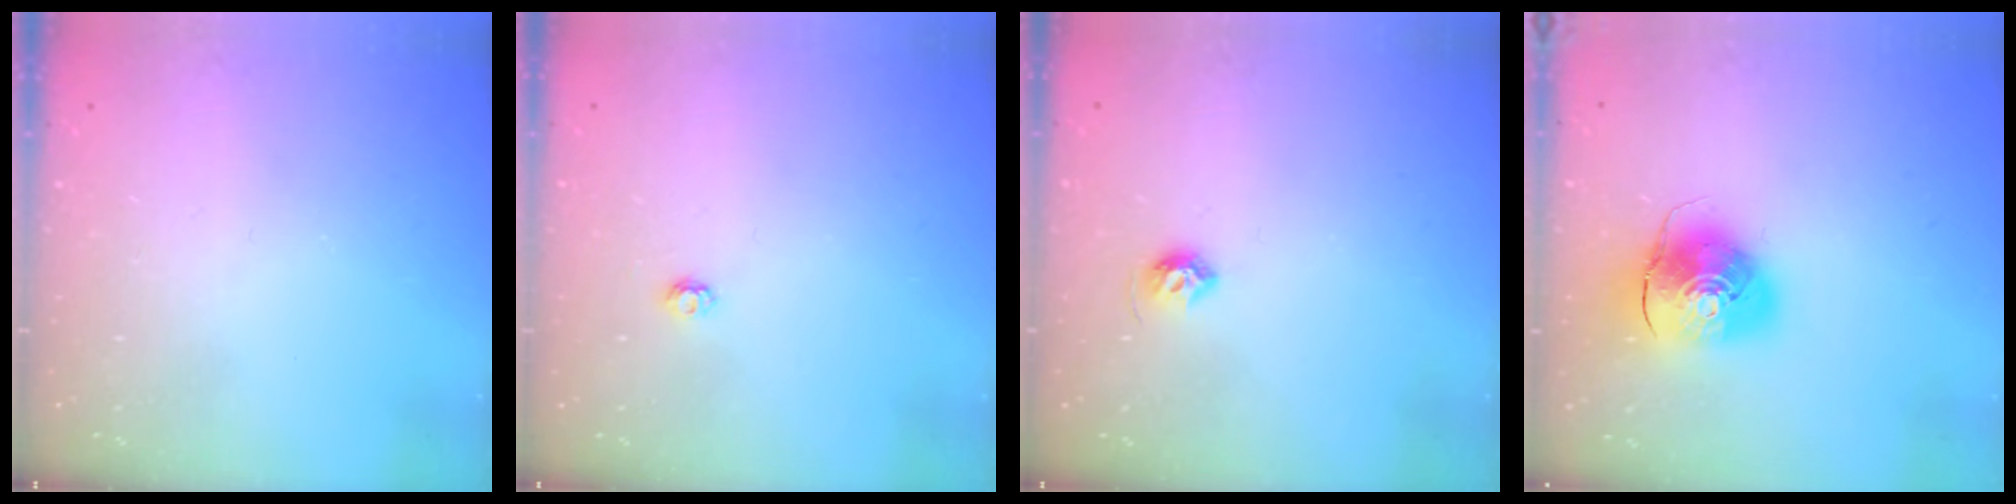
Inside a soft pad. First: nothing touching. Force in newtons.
{"total": 2.9, "press": 2.9, "slide": 0.4}
{"total": 5.6, "press": 5.5, "slide": 1.0}
{"total": 10.1, "press": 10.0, "slide": 1.6}